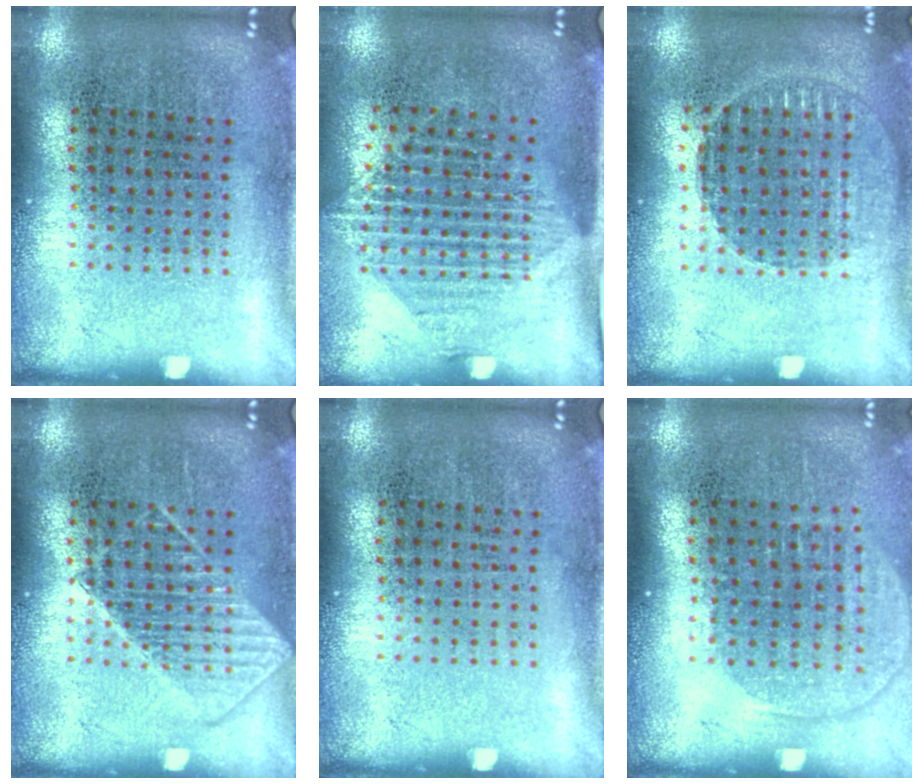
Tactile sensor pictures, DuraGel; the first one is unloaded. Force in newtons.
{"total": 1.4, "press": 1.2, "slide": 0.8}
{"total": 1.2, "press": 1.2, "slide": 0.3}
{"total": 2.0, "press": 2.0, "slide": 0.5}
{"total": 0.0}
{"total": 1.4, "press": 1.2, "slide": 0.7}